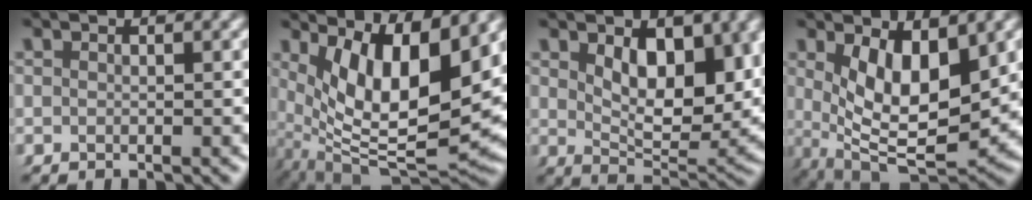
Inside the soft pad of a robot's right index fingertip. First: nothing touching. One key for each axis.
{"total": 13.1, "fx": 1.3, "fy": 7.7, "fz": 10.5, "tx": -0.194, "ty": -0.035, "tz": 0.036}
{"total": 7.4, "fx": 2.8, "fy": 3.3, "fz": 6.1, "tx": -0.092, "ty": -0.018, "tz": 0.047}
{"total": 11.3, "fx": 0.6, "fy": 6.4, "fz": 9.2, "tx": -0.165, "ty": -0.036, "tz": 0.027}